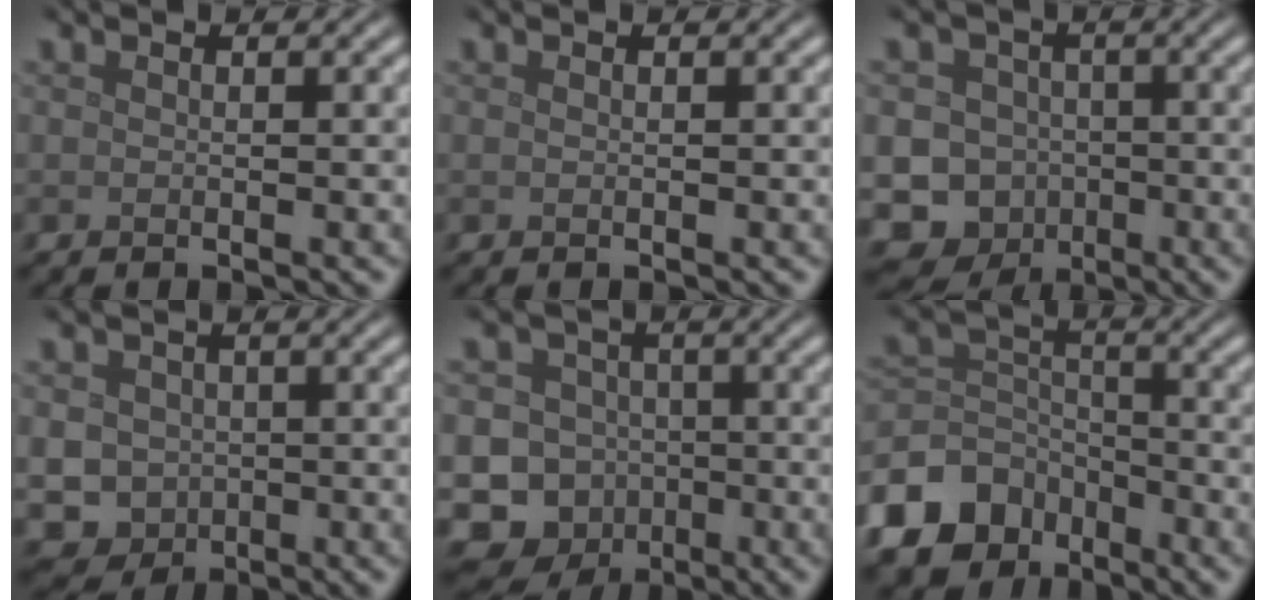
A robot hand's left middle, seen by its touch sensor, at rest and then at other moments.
{"total": 0.0}
{"total": 11.6, "force": [-4.7, 10.2, 2.8], "torque": [-0.039, -0.016, -0.108]}
{"total": 5.8, "force": [-1.1, 5.5, 1.6], "torque": [-0.032, -0.007, -0.038]}
{"total": 13.4, "force": [-6.3, 11.5, 3.0], "torque": [-0.058, -0.024, -0.122]}
{"total": 10.1, "force": [-6.6, 7.0, 3.0], "torque": [-0.081, -0.007, -0.127]}